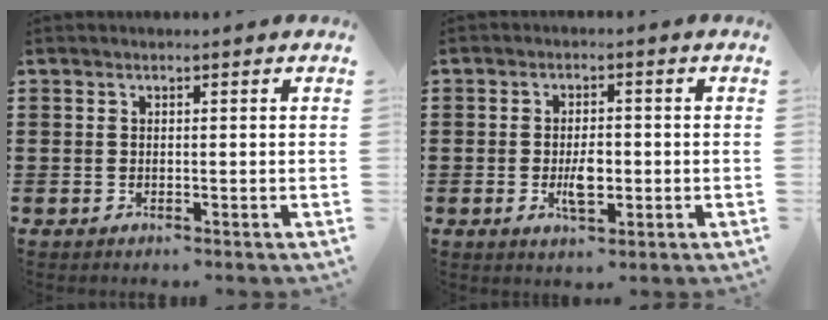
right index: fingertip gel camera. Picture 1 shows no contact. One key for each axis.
{"total": 4.1, "fx": -0.8, "fy": 1.6, "fz": 3.7, "tx": -0.065, "ty": -0.004, "tz": -0.017}